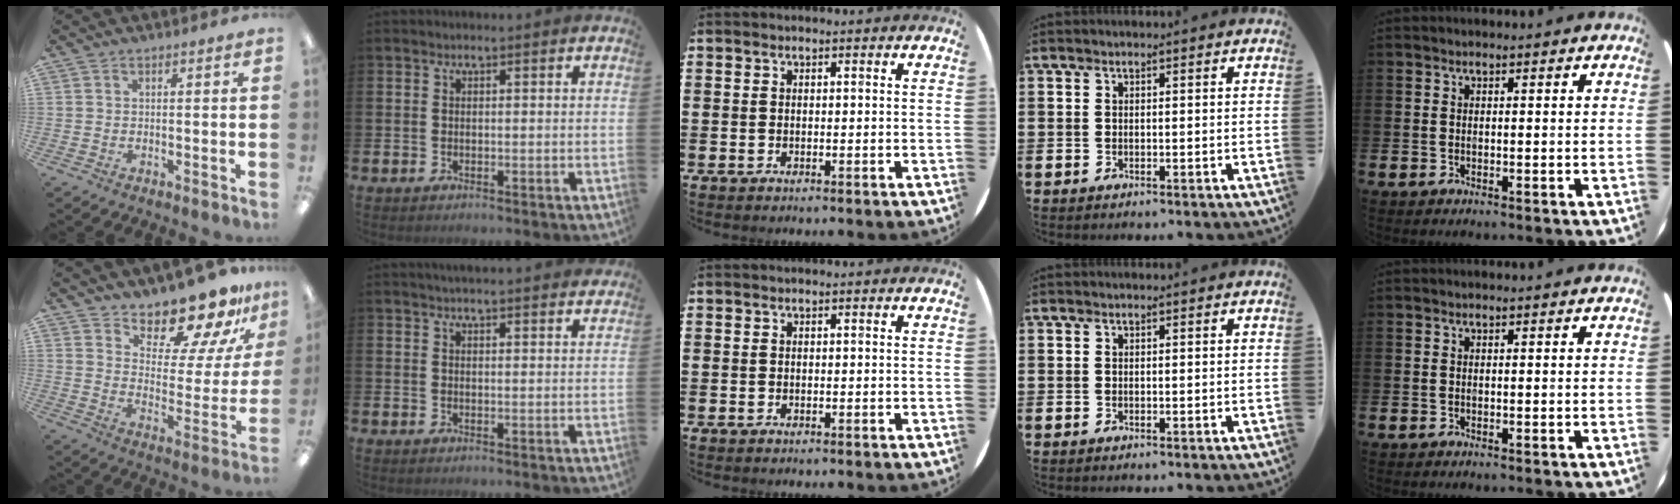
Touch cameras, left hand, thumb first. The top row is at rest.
{"thumb": {"total": 15.5, "force": [13.9, 4.2, 5.3], "torque": [-0.082, -0.121, 0.238]}, "index": {"total": 2.8, "force": [2.8, 0.0, 0.4], "torque": [-0.008, -0.012, 0.050]}}